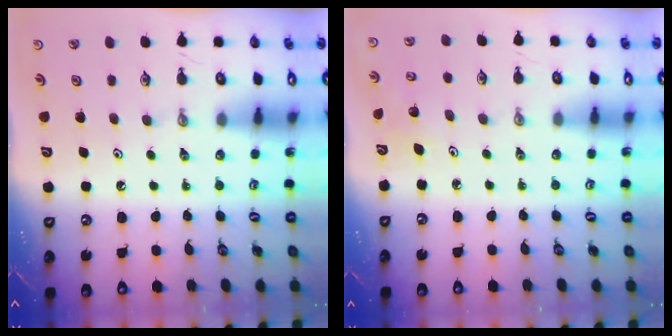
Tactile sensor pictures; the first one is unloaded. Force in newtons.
{"total": 4.7, "press": 4.2, "slide": 2.0}